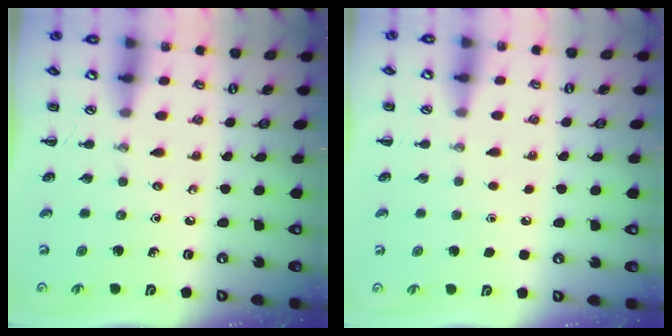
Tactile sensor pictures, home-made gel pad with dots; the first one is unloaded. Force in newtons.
{"total": 1.7, "press": 1.7, "slide": 0.1}